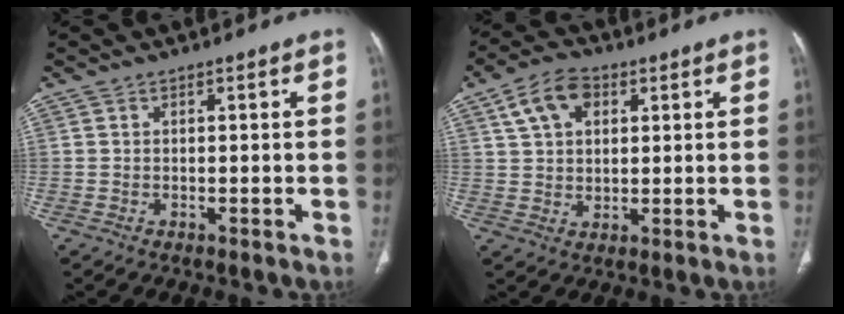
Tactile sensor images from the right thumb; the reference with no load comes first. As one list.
[{"total": 9.0, "force": [3.7, 5.8, 5.7], "torque": [-0.091, 0.000, 0.064]}]